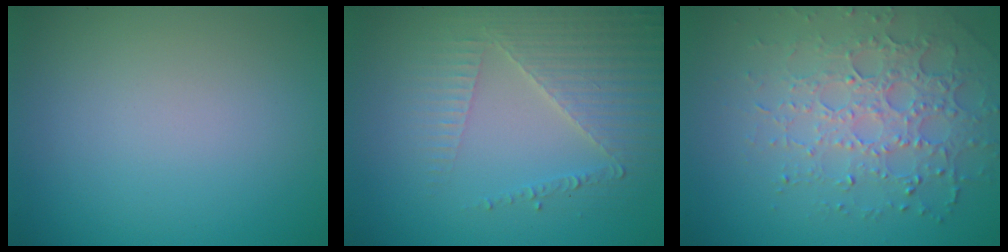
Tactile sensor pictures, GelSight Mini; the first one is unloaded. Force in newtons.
{"total": 3.8, "press": 3.7, "slide": 0.6}
{"total": 4.8, "press": 4.2, "slide": 2.4}